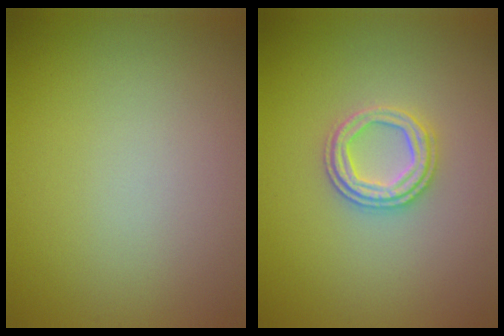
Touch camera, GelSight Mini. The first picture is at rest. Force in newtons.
{"total": 3.1, "press": 2.8, "slide": 1.2}